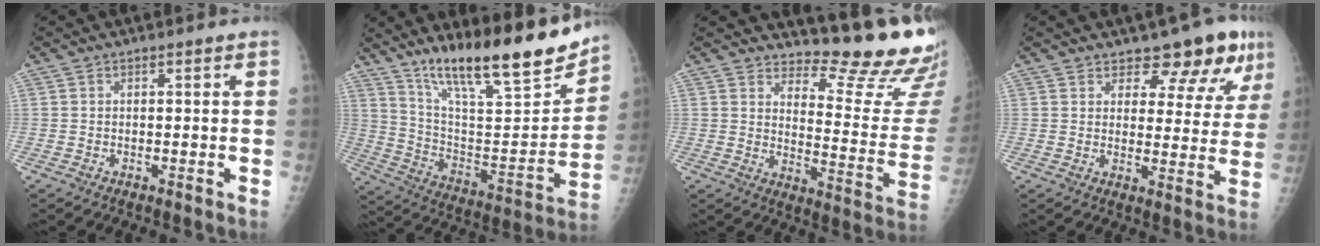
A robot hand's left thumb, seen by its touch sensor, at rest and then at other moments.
{"total": 23.5, "force": [17.4, 5.0, 15.1], "torque": [-0.209, -0.082, 0.293]}
{"total": 17.3, "force": [16.0, 3.4, 5.6], "torque": [-0.032, -0.179, 0.192]}
{"total": 9.9, "force": [7.4, 4.5, 4.7], "torque": [-0.024, -0.048, 0.088]}